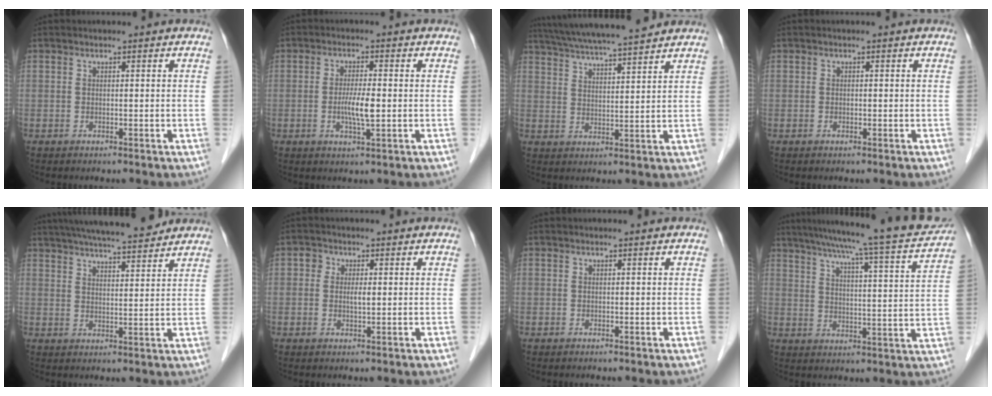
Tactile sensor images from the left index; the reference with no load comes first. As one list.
[{"total": 4.3, "force": [-0.6, 0.5, 4.2], "torque": [-0.084, -0.006, -0.011]}, {"total": 15.0, "force": [13.3, 0.5, 6.8], "torque": [-0.125, 0.027, 0.207]}, {"total": 0.0}, {"total": 15.7, "force": [13.8, 1.8, 7.2], "torque": [-0.122, 0.026, 0.206]}, {"total": 2.3, "force": [0.2, 1.4, 1.8], "torque": [-0.029, 0.005, 0.002]}, {"total": 0.0}, {"total": 21.1, "force": [18.5, 0.1, 10.2], "torque": [-0.162, -0.023, 0.242]}]